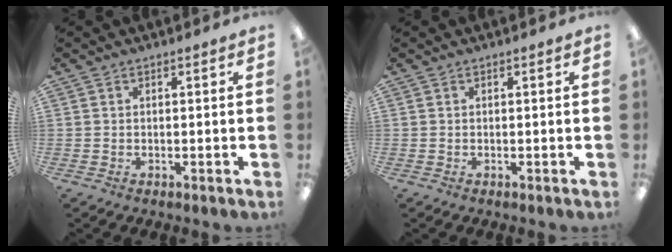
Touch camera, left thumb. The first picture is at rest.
{"total": 0.0}